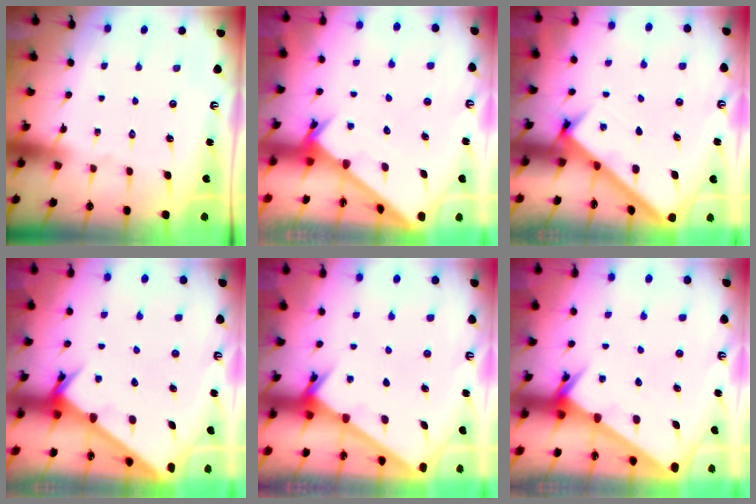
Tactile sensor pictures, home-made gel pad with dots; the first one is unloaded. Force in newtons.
{"total": 2.4, "press": 2.4, "slide": 0.2}
{"total": 2.6, "press": 2.6, "slide": 0.3}
{"total": 3.8, "press": 3.7, "slide": 0.2}
{"total": 2.5, "press": 2.5, "slide": 0.2}
{"total": 2.6, "press": 2.6, "slide": 0.1}